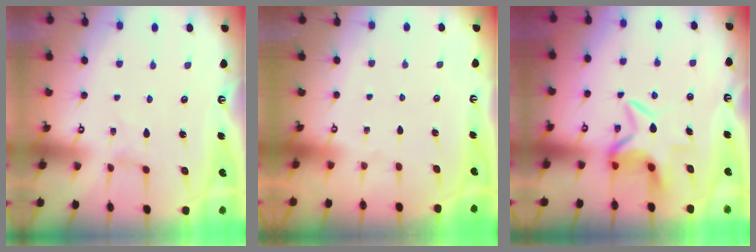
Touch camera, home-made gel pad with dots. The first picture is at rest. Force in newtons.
{"total": 0.0}
{"total": 8.0, "press": 7.9, "slide": 1.6}